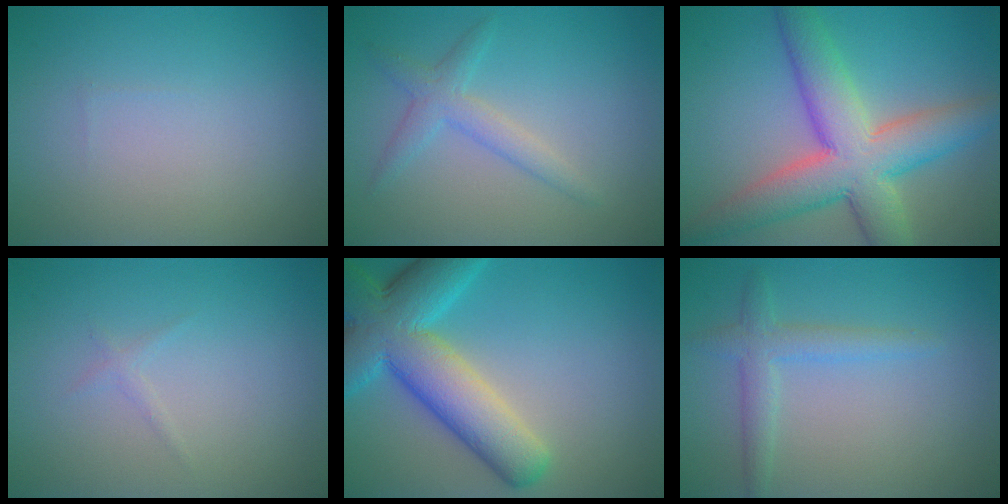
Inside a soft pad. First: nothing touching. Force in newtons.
{"total": 2.4, "press": 2.4, "slide": 0.0}
{"total": 9.2, "press": 9.2, "slide": 0.5}
{"total": 0.6, "press": 0.6, "slide": 0.1}
{"total": 10.2, "press": 10.2, "slide": 0.5}
{"total": 2.4, "press": 2.4, "slide": 0.1}